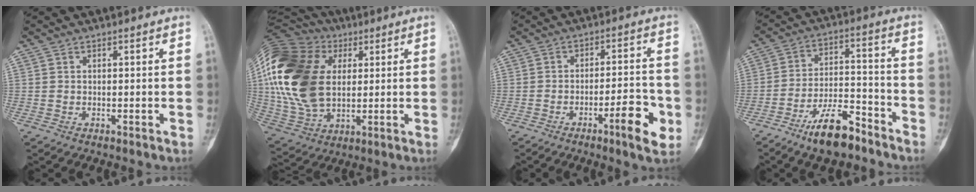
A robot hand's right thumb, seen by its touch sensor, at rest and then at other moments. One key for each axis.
{"total": 25.7, "fx": 4.6, "fy": 17.2, "fz": 18.5, "tx": -0.384, "ty": 0.003, "tz": 0.088}
{"total": 9.0, "fx": -3.8, "fy": 1.9, "fz": 7.9, "tx": -0.105, "ty": 0.021, "tz": -0.054}
{"total": 12.0, "fx": -8.6, "fy": 4.1, "fz": 7.3, "tx": -0.118, "ty": 0.065, "tz": -0.154}